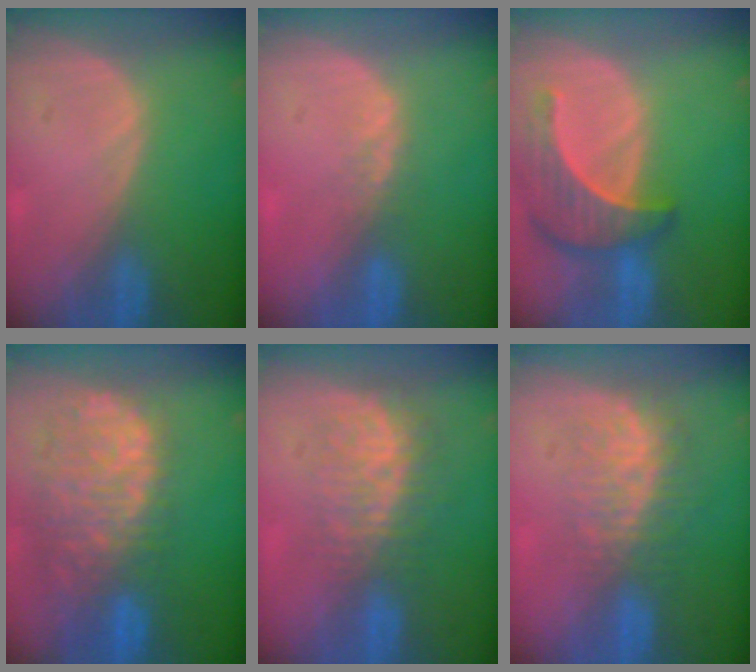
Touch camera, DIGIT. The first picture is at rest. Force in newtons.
{"total": 1.7, "press": 1.4, "slide": 0.9}
{"total": 7.8, "press": 7.5, "slide": 2.4}
{"total": 12.3, "press": 10.1, "slide": 7.0}
{"total": 8.3, "press": 7.2, "slide": 4.0}
{"total": 8.2, "press": 7.2, "slide": 3.9}